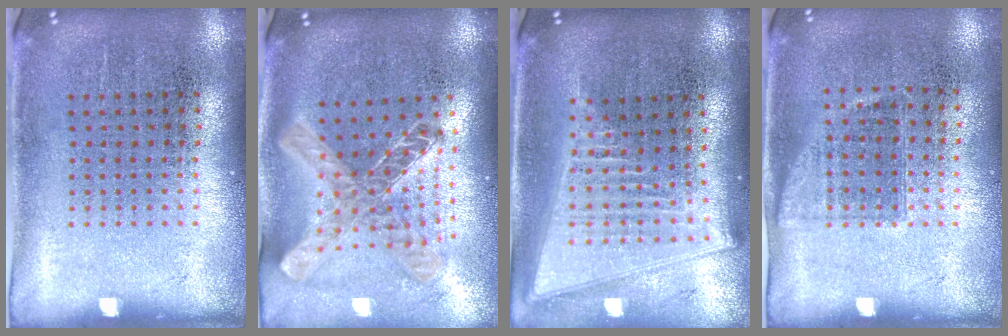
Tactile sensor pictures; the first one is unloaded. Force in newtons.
{"total": 1.6, "press": 1.4, "slide": 0.8}
{"total": 2.1, "press": 1.7, "slide": 1.1}
{"total": 0.9, "press": 0.8, "slide": 0.5}